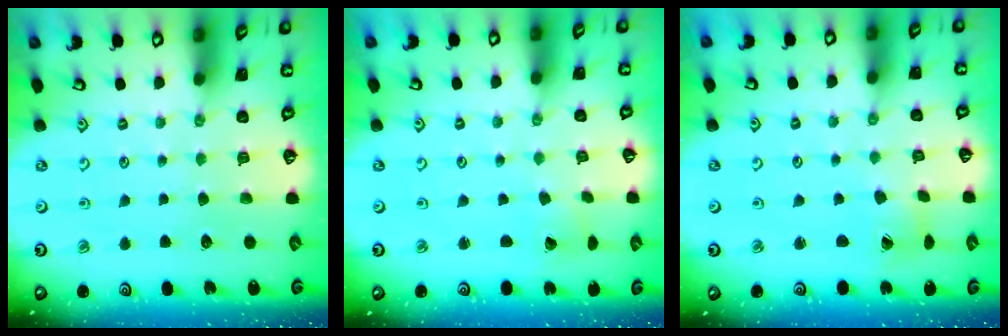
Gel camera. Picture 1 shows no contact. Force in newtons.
{"total": 1.7, "press": 1.7, "slide": 0.1}
{"total": 2.9, "press": 2.9, "slide": 0.4}